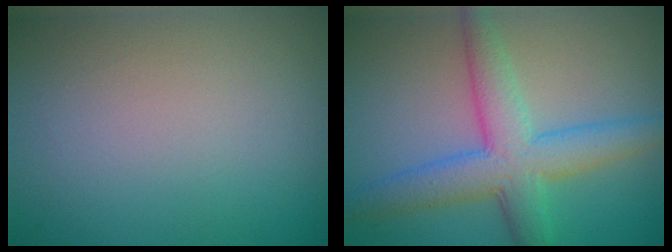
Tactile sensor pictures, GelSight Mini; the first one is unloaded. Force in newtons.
{"total": 6.0, "press": 6.0, "slide": 0.2}